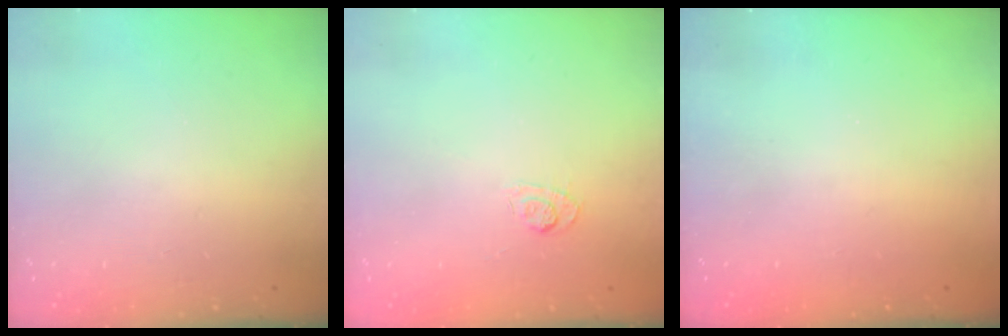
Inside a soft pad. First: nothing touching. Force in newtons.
{"total": 3.5, "press": 3.1, "slide": 1.6}
{"total": 2.3, "press": 2.2, "slide": 0.8}